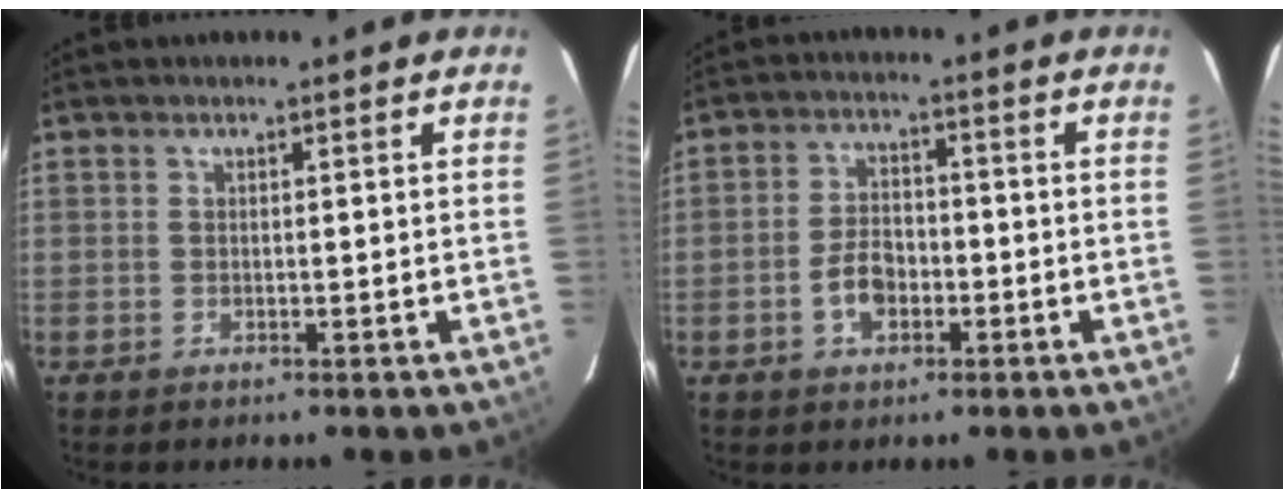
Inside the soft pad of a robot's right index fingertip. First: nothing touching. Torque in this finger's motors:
{"motor_torque": [0.92, 0.02, 0.12, 0.03]}